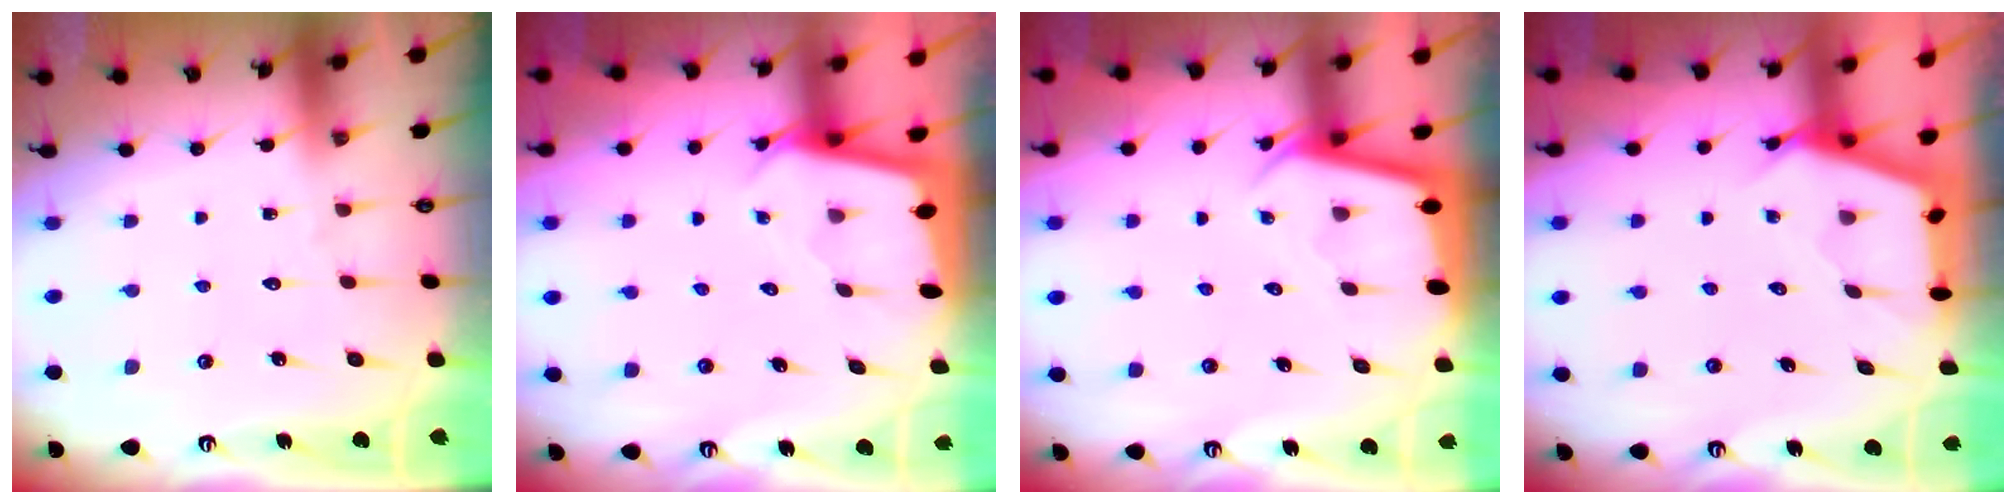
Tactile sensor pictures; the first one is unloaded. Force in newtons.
{"total": 2.4, "press": 2.4, "slide": 0.2}
{"total": 2.3, "press": 2.3, "slide": 0.1}
{"total": 2.6, "press": 2.6, "slide": 0.3}